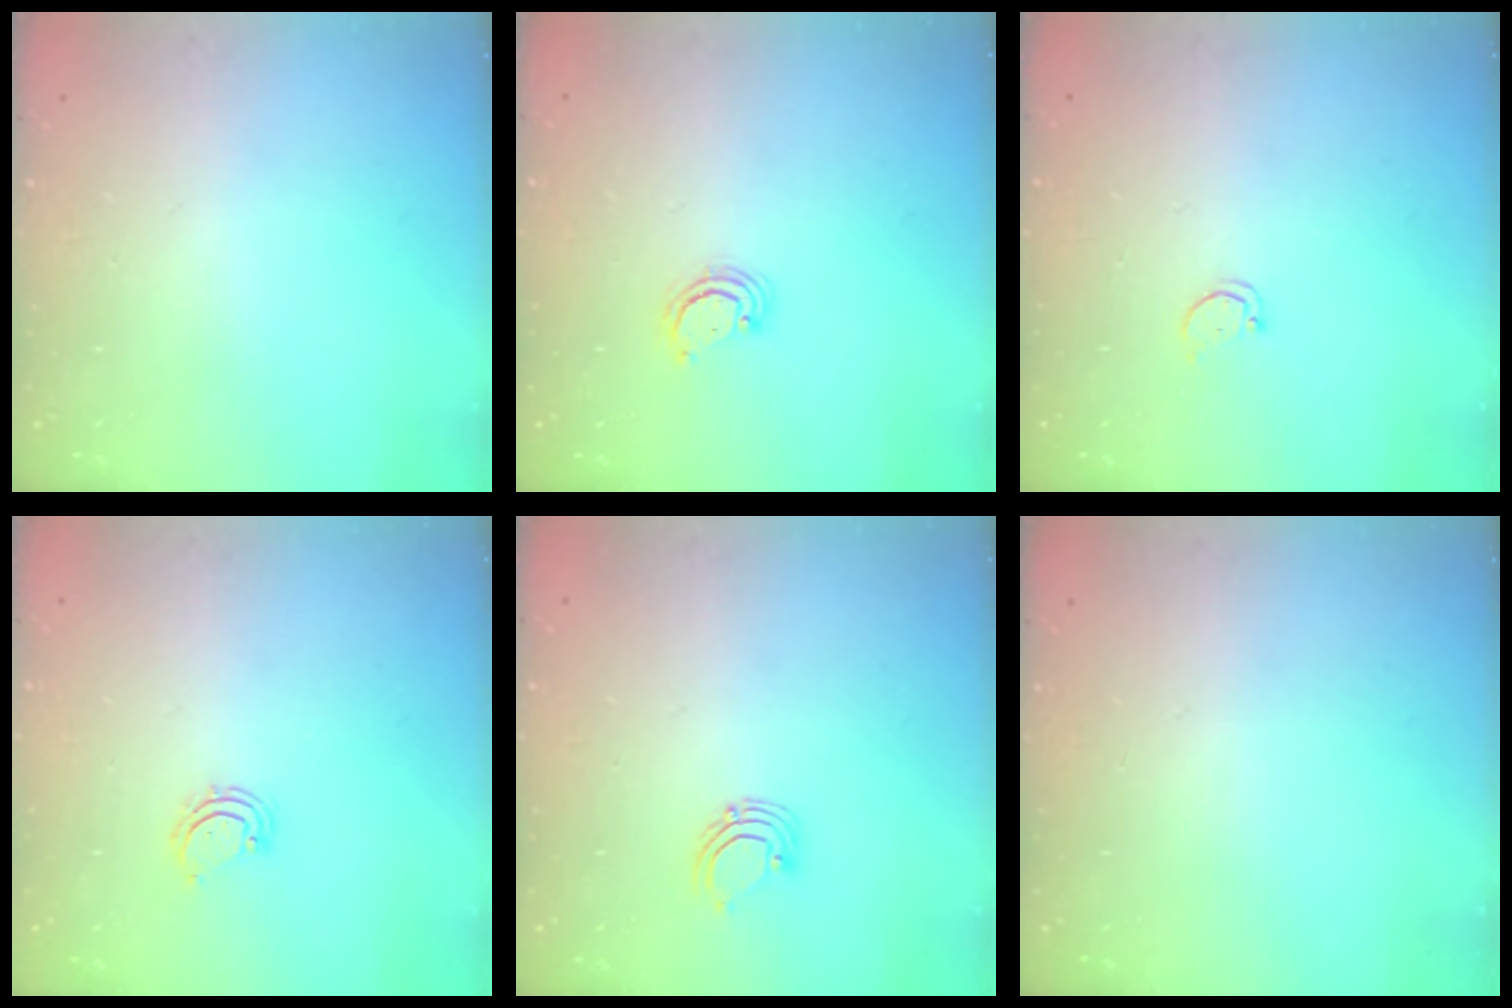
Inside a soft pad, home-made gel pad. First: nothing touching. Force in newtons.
{"total": 2.9, "press": 2.8, "slide": 0.3}
{"total": 1.7, "press": 1.7, "slide": 0.2}
{"total": 3.7, "press": 3.6, "slide": 0.5}
{"total": 3.4, "press": 3.4, "slide": 0.3}
{"total": 0.0}